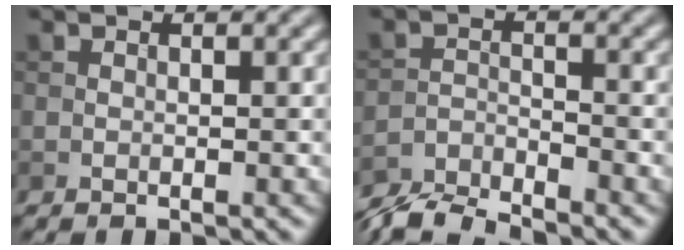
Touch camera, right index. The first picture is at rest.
{"total": 5.0, "force": [-4.8, 0.7, 1.0], "torque": [-0.021, -0.009, -0.097]}